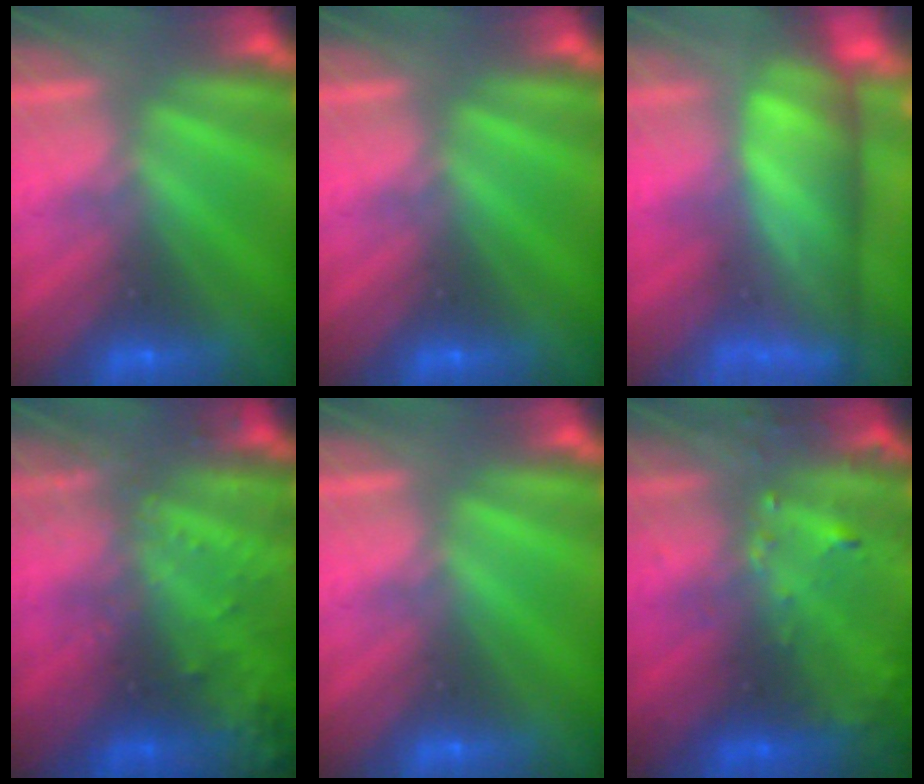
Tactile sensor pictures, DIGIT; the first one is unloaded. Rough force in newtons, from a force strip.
{"total": 0.0}
{"total": 7.8}
{"total": 9.3}
{"total": 0.0}
{"total": 7.0}